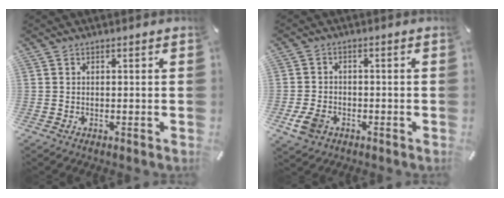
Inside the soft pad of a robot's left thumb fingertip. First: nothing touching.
{"total": 5.5, "force": [-2.2, 4.0, 3.0], "torque": [-0.073, 0.005, -0.042]}